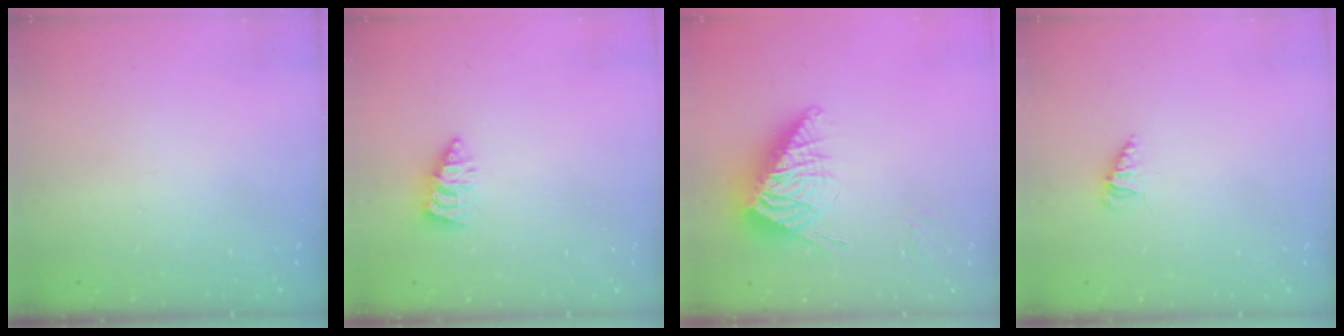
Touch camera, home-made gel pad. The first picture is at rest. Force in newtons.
{"total": 2.5, "press": 2.5, "slide": 0.1}
{"total": 14.1, "press": 14.0, "slide": 1.3}
{"total": 2.4, "press": 2.4, "slide": 0.1}